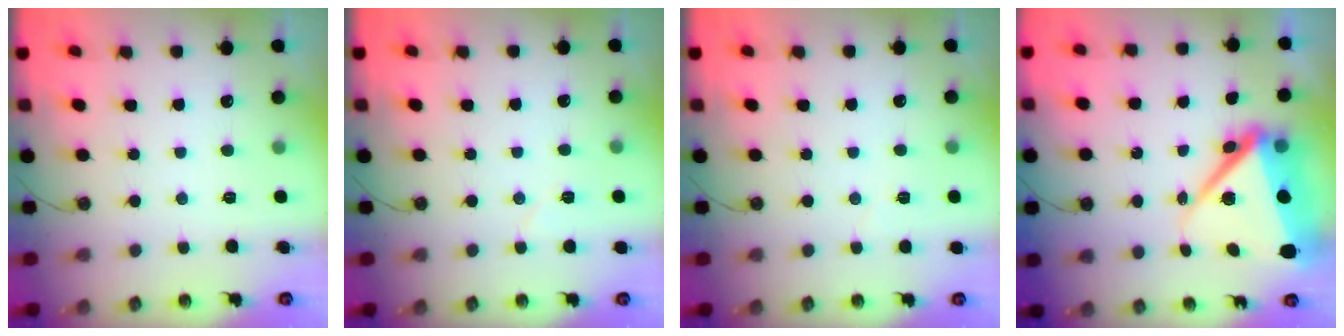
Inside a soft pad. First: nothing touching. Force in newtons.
{"total": 3.9, "press": 3.6, "slide": 1.4}
{"total": 2.6, "press": 2.2, "slide": 1.5}
{"total": 14.4, "press": 14.3, "slide": 1.4}